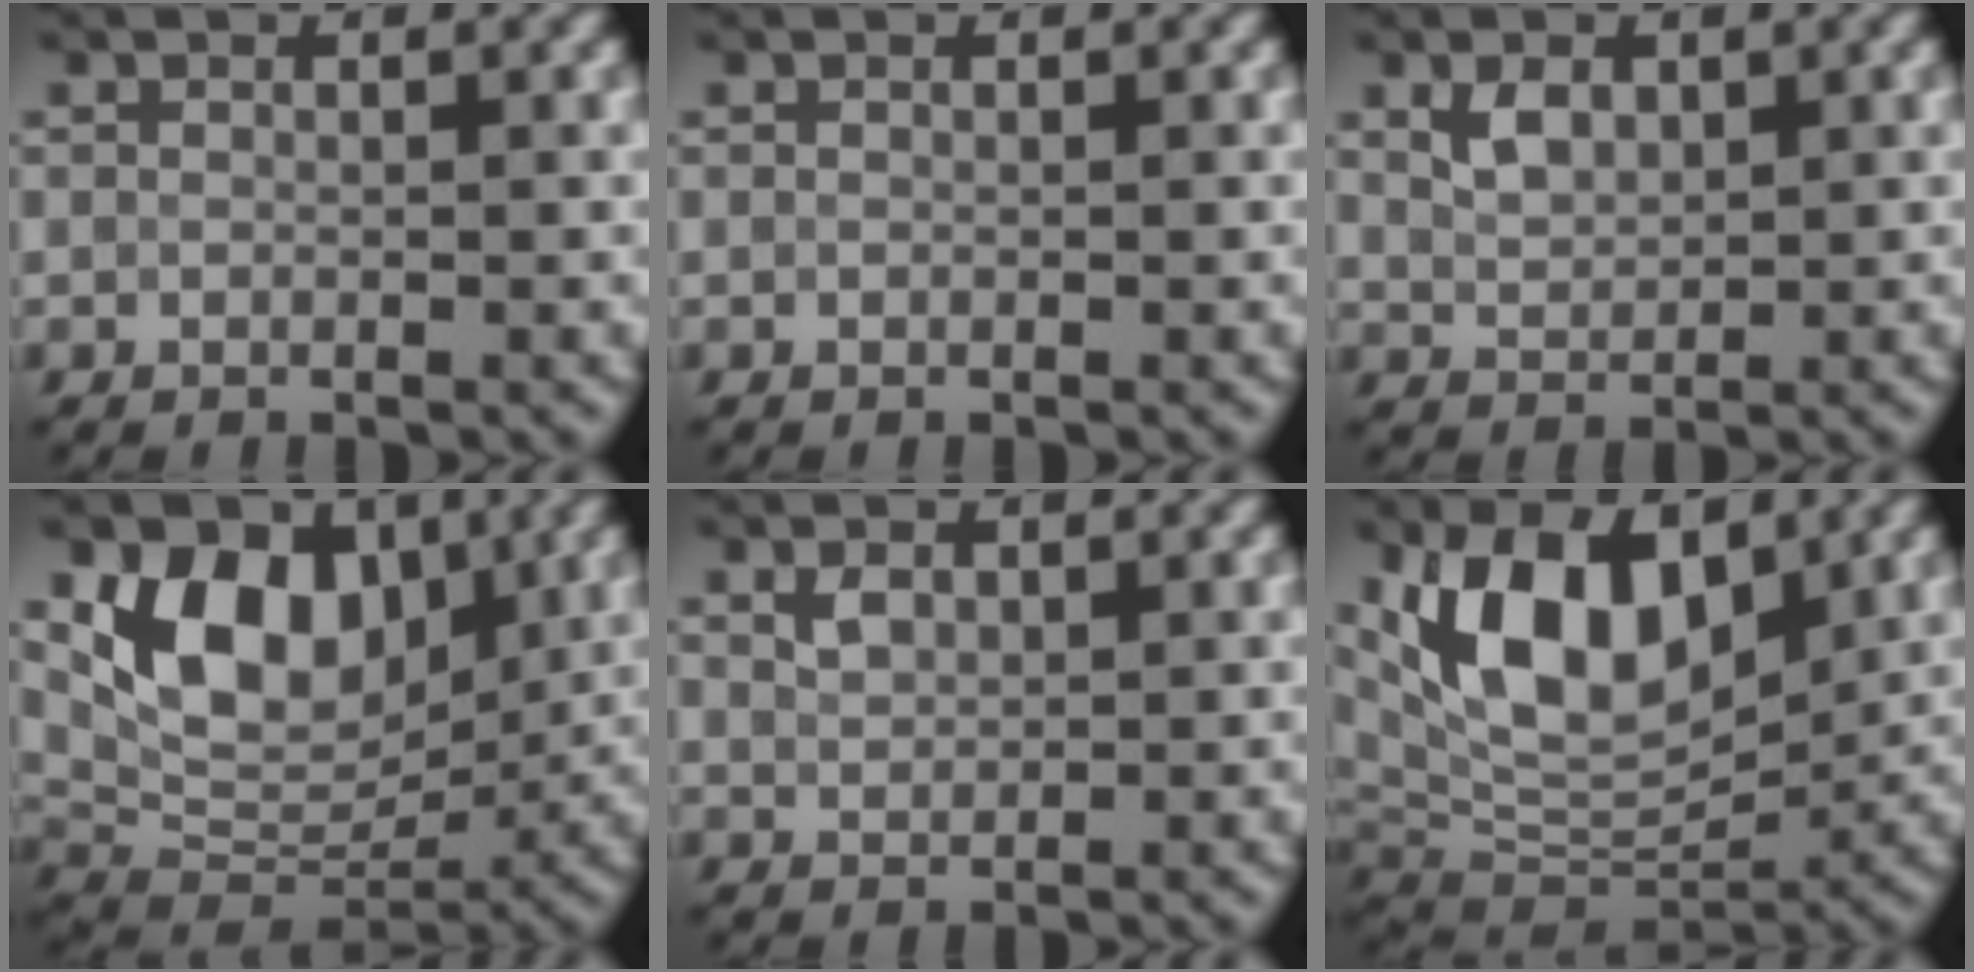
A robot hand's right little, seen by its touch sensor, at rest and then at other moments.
{"total": 0.0}
{"total": 2.2, "force": [1.0, 1.4, 1.3], "torque": [-0.028, 0.000, 0.024]}
{"total": 8.6, "force": [2.9, 5.7, 5.6], "torque": [-0.092, -0.009, 0.049]}
{"total": 1.4, "force": [0.7, 0.9, 0.7], "torque": [-0.014, 0.000, 0.017]}
{"total": 10.3, "force": [3.7, 5.4, 7.9], "torque": [-0.148, 0.002, 0.060]}